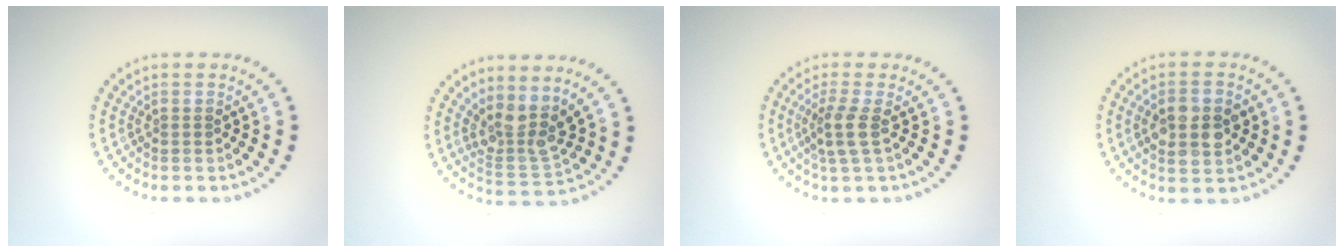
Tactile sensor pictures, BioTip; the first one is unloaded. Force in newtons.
{"total": 3.6, "press": 2.9, "slide": 2.1}
{"total": 2.4, "press": 1.9, "slide": 1.5}
{"total": 4.2, "press": 4.2, "slide": 0.1}